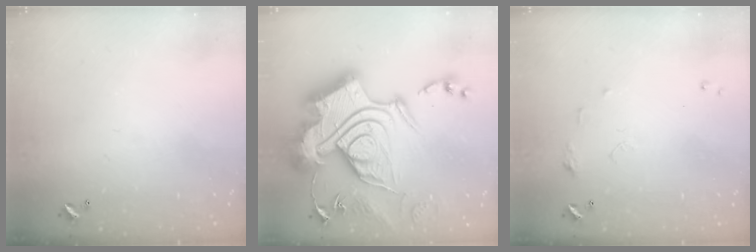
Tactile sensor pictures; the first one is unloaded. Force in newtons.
{"total": 1.1, "press": 1.1, "slide": 0.0}
{"total": 6.3, "press": 6.3, "slide": 0.7}